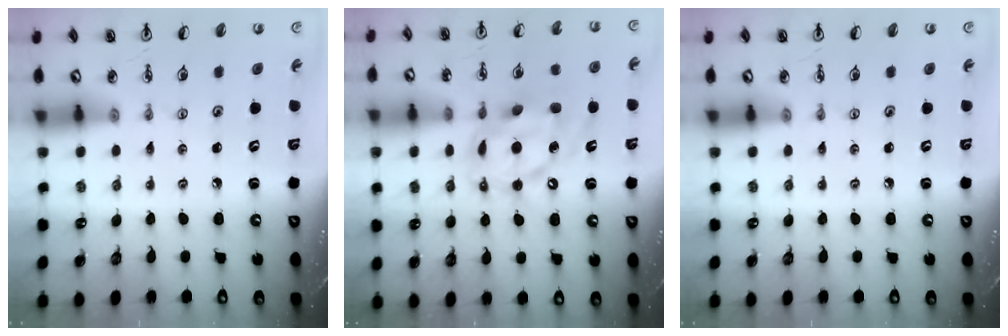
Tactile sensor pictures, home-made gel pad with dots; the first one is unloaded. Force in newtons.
{"total": 13.4, "press": 13.3, "slide": 1.4}
{"total": 0.0}